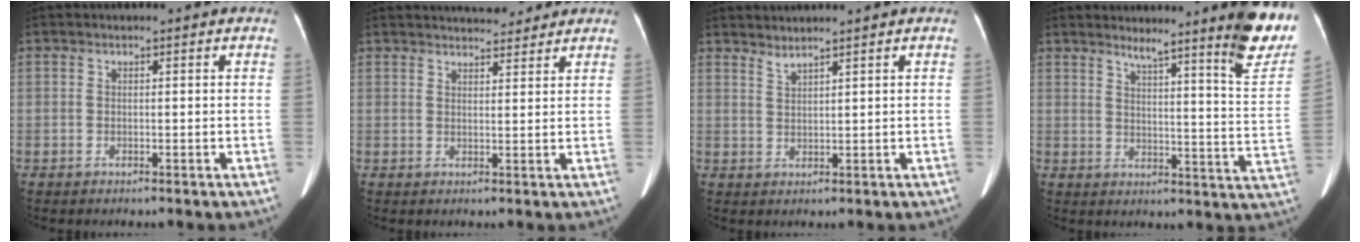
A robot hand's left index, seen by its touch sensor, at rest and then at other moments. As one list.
[{"total": 7.1, "force": [6.7, 1.5, 2.1], "torque": [-0.026, 0.014, 0.086]}, {"total": 1.7, "force": [1.6, -0.4, 0.4], "torque": [-0.010, -0.004, 0.037]}, {"total": 14.7, "force": [11.9, -0.6, 8.7], "torque": [-0.098, -0.051, 0.137]}]